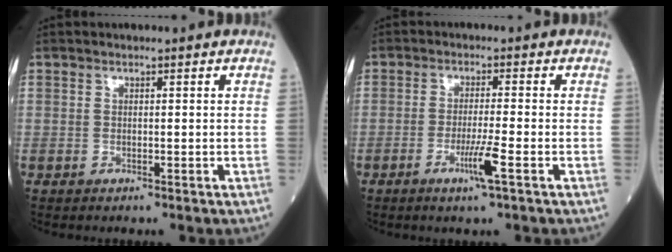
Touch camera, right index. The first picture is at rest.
{"total": 4.3, "force": [-2.0, -0.7, 3.8], "torque": [-0.075, -0.010, -0.039]}